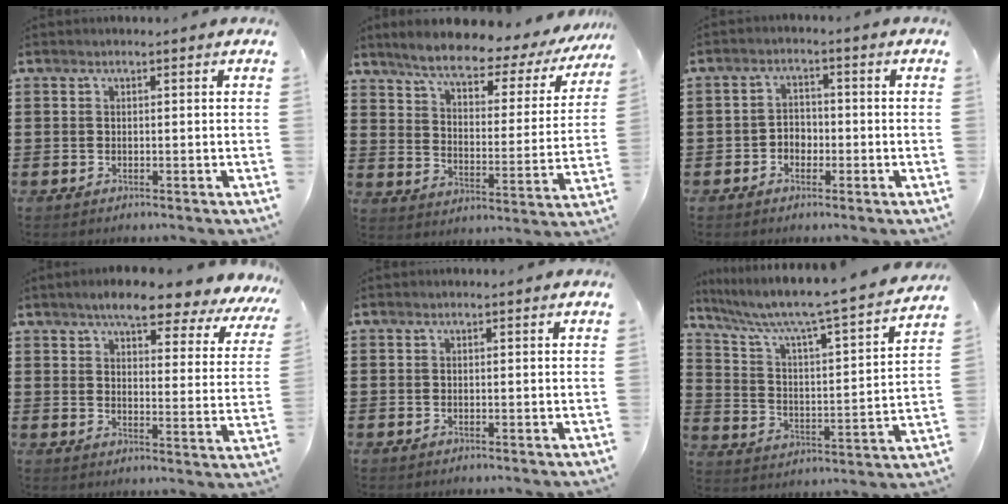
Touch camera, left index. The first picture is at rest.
{"total": 6.2, "force": [5.1, 0.9, 3.4], "torque": [-0.083, -0.032, 0.076]}
{"total": 2.5, "force": [-1.4, 1.8, 0.9], "torque": [-0.021, 0.007, -0.032]}
{"total": 6.9, "force": [5.8, 1.2, 3.6], "torque": [-0.067, -0.030, 0.093]}
{"total": 0.0}
{"total": 5.9, "force": [5.0, -0.1, 3.1], "torque": [-0.086, -0.051, 0.072]}